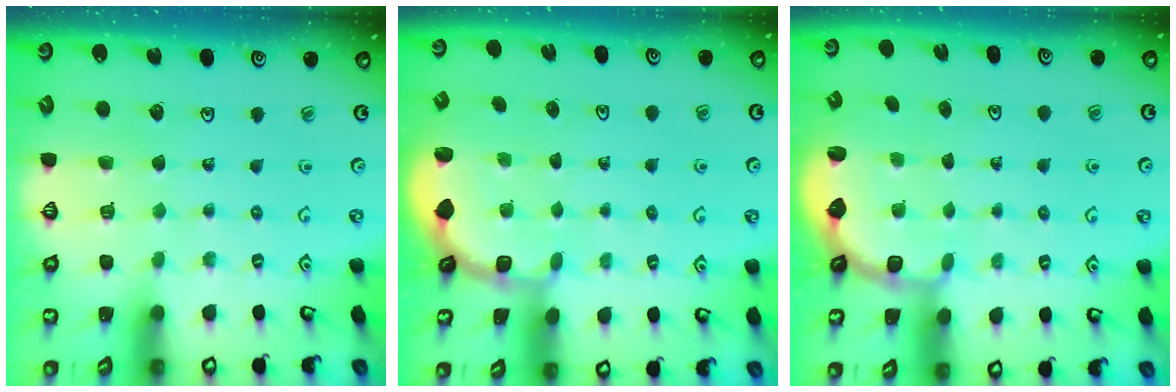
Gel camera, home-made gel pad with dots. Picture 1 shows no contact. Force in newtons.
{"total": 1.9, "press": 1.8, "slide": 0.7}
{"total": 2.9, "press": 2.4, "slide": 1.6}